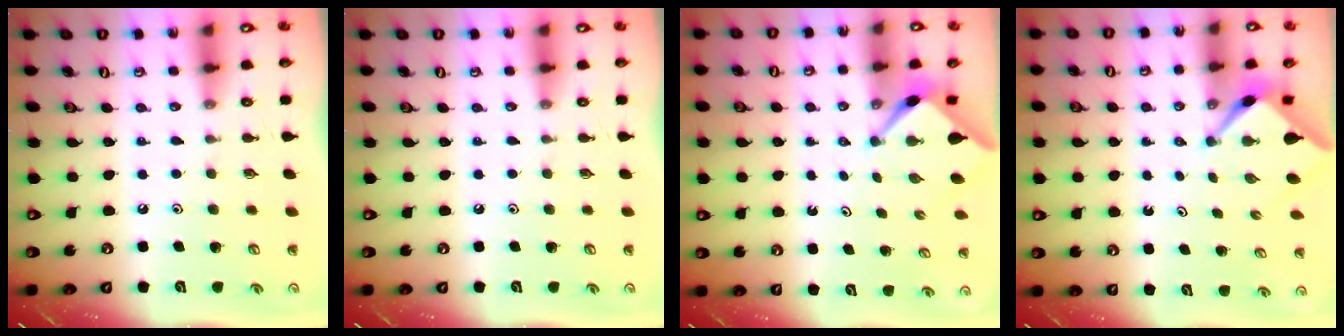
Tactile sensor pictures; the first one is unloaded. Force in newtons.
{"total": 0.0}
{"total": 2.4, "press": 2.4, "slide": 0.3}
{"total": 2.6, "press": 2.6, "slide": 0.3}